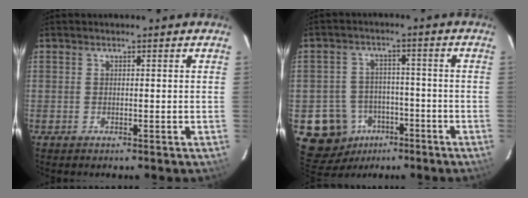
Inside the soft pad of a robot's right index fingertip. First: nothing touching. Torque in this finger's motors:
{"motor_torque": [-0.13, -0.04, -0.66, -0.21]}